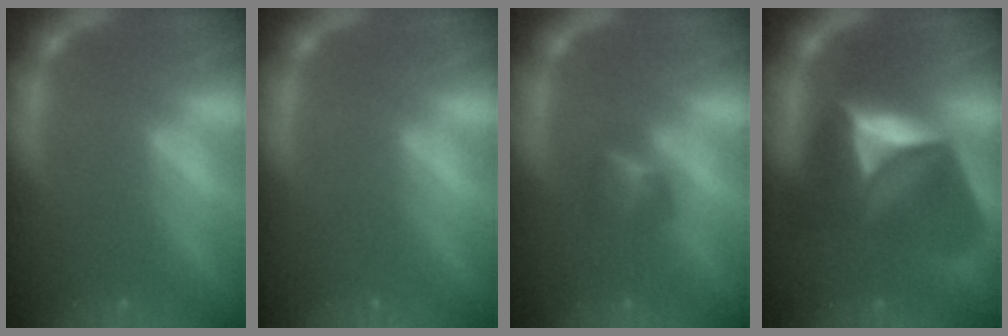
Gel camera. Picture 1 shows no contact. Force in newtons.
{"total": 0.0}
{"total": 2.4}
{"total": 10.0}